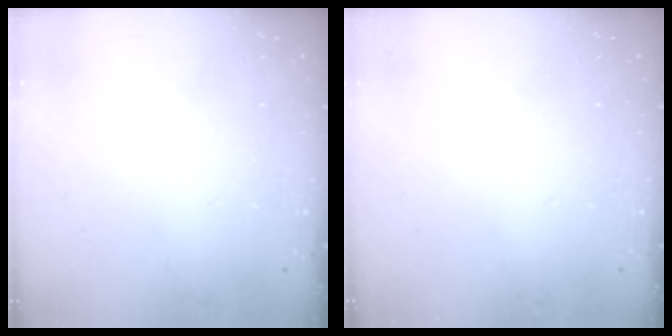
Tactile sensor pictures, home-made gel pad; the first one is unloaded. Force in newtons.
{"total": 0.0}